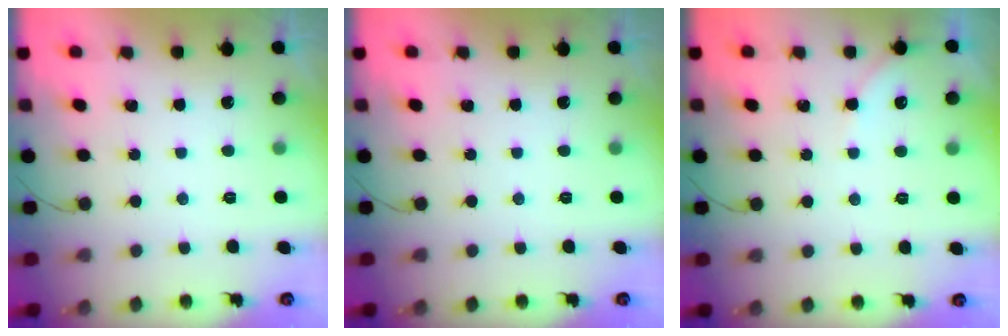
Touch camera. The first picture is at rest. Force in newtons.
{"total": 0.0}
{"total": 2.4, "press": 2.4, "slide": 0.4}